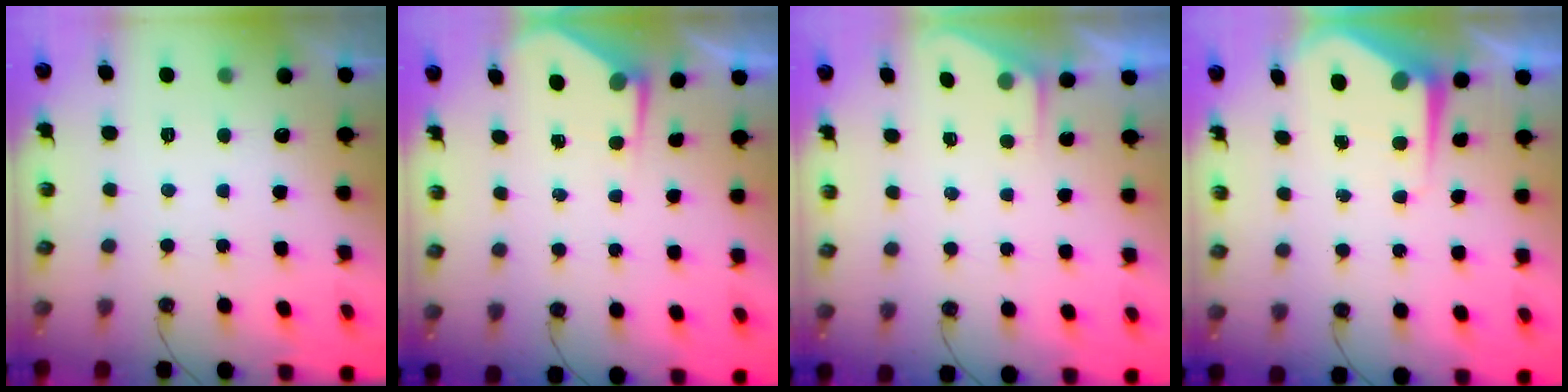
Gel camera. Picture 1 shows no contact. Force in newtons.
{"total": 3.7, "press": 3.6, "slide": 0.5}
{"total": 2.2, "press": 2.2, "slide": 0.4}
{"total": 5.6, "press": 5.6, "slide": 0.2}